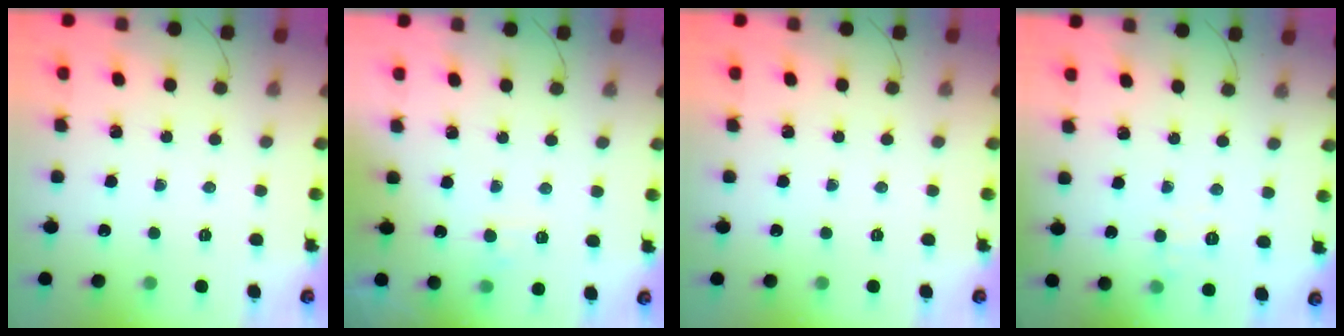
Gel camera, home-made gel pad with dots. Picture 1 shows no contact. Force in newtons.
{"total": 3.2, "press": 2.8, "slide": 1.6}
{"total": 0.0}
{"total": 6.1, "press": 6.0, "slide": 1.5}